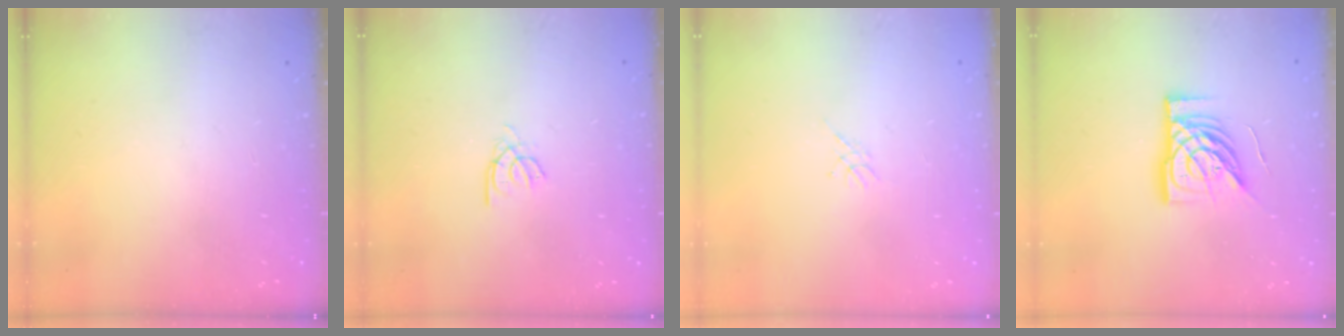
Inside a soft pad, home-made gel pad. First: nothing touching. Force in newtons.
{"total": 2.2, "press": 2.1, "slide": 0.4}
{"total": 1.1, "press": 1.1, "slide": 0.3}
{"total": 15.1, "press": 15.0, "slide": 1.7}